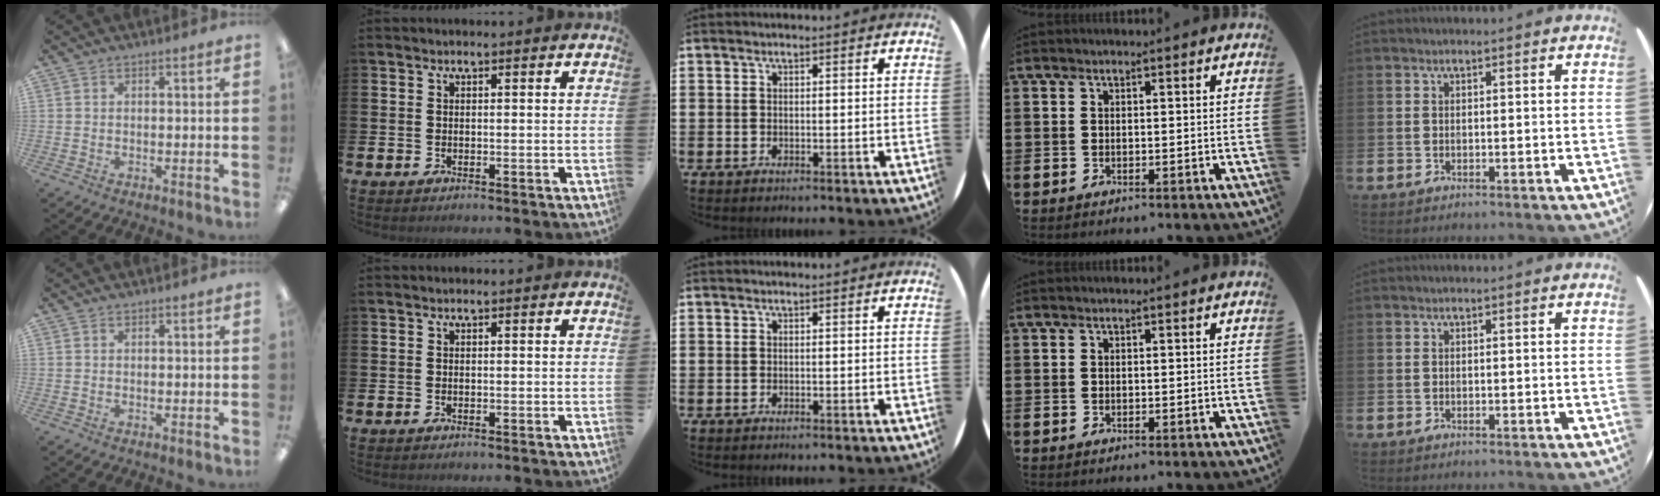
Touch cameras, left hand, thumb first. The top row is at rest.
{}